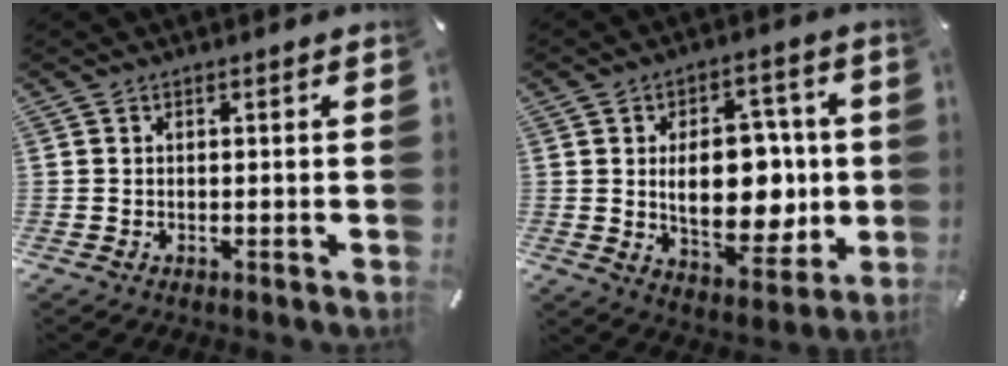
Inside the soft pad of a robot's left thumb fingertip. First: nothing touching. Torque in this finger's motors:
{"motor_torque": [1.02, 1.68, 0.98, -0.14, 0.43]}